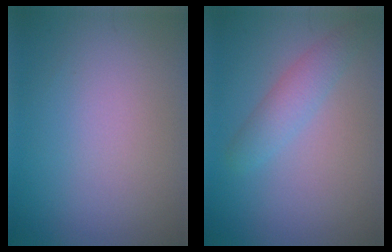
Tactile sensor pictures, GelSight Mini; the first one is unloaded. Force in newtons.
{"total": 2.5, "press": 2.5, "slide": 0.1}